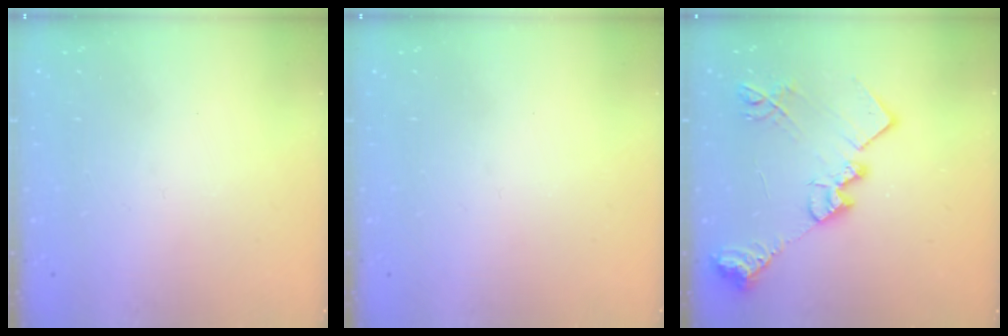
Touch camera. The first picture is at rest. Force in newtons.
{"total": 0.0}
{"total": 18.5, "press": 18.4, "slide": 1.3}